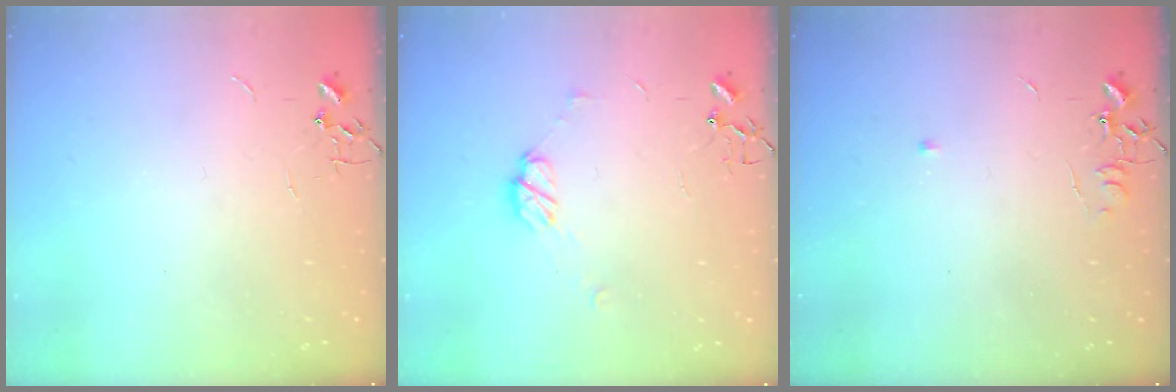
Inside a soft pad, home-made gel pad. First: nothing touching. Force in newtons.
{"total": 7.1, "press": 7.1, "slide": 0.6}
{"total": 4.9, "press": 4.9, "slide": 0.6}